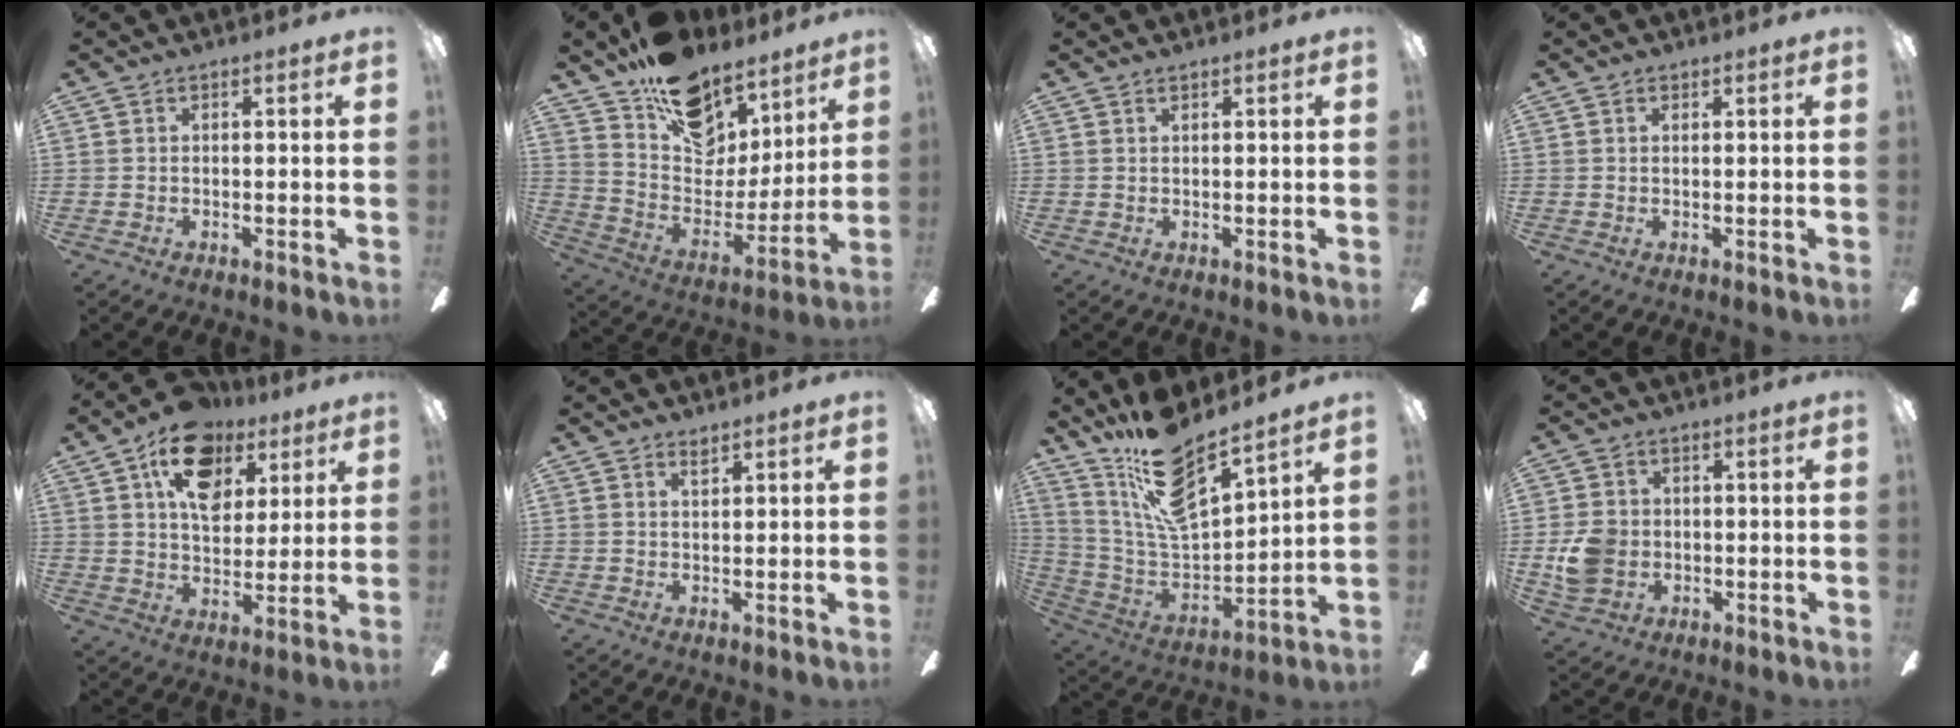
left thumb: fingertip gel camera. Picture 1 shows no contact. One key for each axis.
{"total": 17.4, "fx": 11.7, "fy": 10.6, "fz": 7.2, "tx": -0.103, "ty": -0.084, "tz": 0.213}
{"total": 0.9, "fx": 0.7, "fy": 0.2, "fz": 0.5, "tx": -0.011, "ty": 0.001, "tz": 0.013}
{"total": 0.9, "fx": 0.6, "fy": 0.5, "fz": 0.5, "tx": -0.004, "ty": -0.002, "tz": 0.010}
{"total": 16.3, "fx": 8.4, "fy": 10.4, "fz": 9.3, "tx": -0.142, "ty": -0.023, "tz": 0.152}
{"total": 2.1, "fx": 1.8, "fy": 0.6, "fz": 1.0, "tx": -0.015, "ty": -0.004, "tz": 0.031}
{"total": 17.3, "fx": 13.2, "fy": 4.9, "fz": 10.1, "tx": -0.201, "ty": -0.093, "tz": 0.234}
{"total": 7.8, "fx": -0.6, "fy": 6.7, "fz": 3.9, "tx": -0.076, "ty": 0.013, "tz": -0.008}